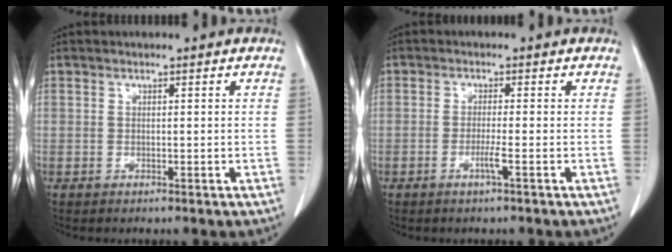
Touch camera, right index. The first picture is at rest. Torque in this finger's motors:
{"motor_torque": [0.00, -0.08, -0.03, 0.00]}